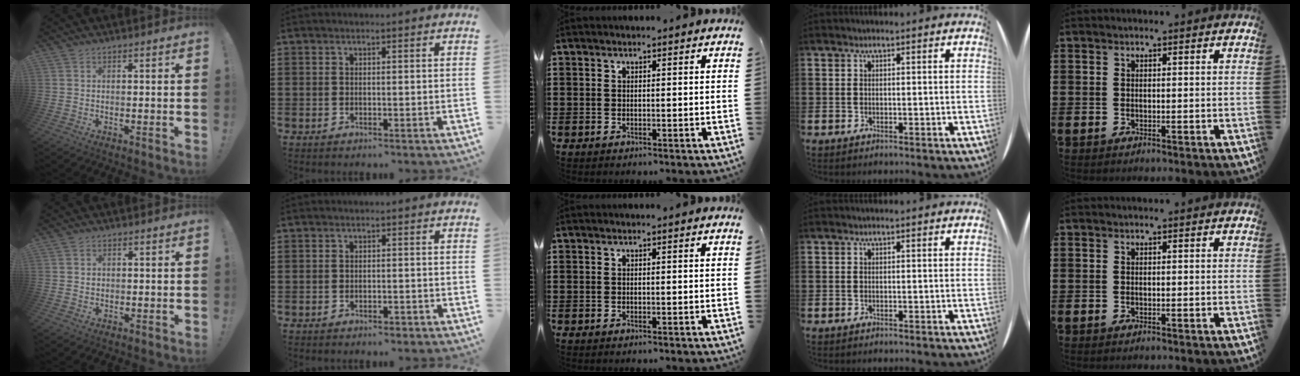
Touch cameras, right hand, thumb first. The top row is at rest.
{"thumb": {"total": 1.1, "force": [0.3, 1.0, 0.1], "torque": [0.005, 0.000, 0.004]}, "index": {"total": 0.9, "force": [-0.8, 0.3, 0.2], "torque": [-0.007, 0.000, -0.017]}}